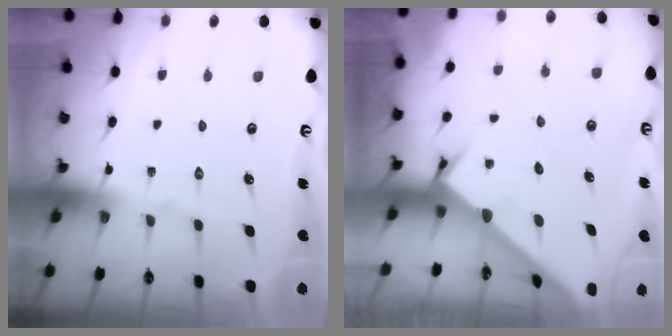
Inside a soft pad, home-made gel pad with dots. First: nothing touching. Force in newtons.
{"total": 1.8, "press": 1.8, "slide": 0.2}